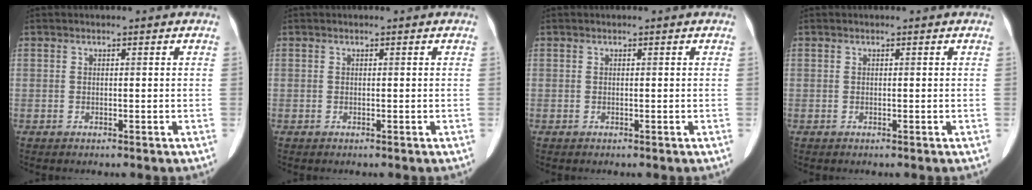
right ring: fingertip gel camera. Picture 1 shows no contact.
{"total": 0.0}
{"total": 0.0}
{"total": 0.0}